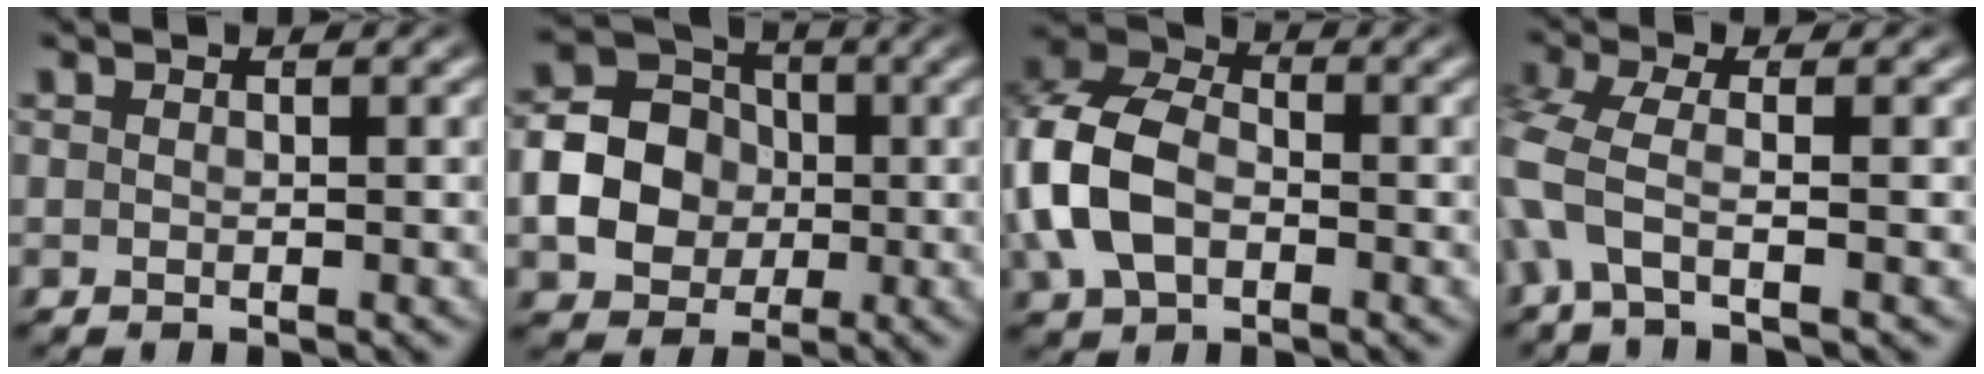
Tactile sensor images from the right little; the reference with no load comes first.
{"total": 10.7, "force": [-1.0, 9.4, 5.0], "torque": [-0.103, -0.029, -0.016]}
{"total": 10.4, "force": [0.1, 8.5, 5.9], "torque": [-0.149, -0.006, -0.002]}
{"total": 3.7, "force": [-0.6, 2.1, 3.1], "torque": [-0.104, -0.018, -0.007]}